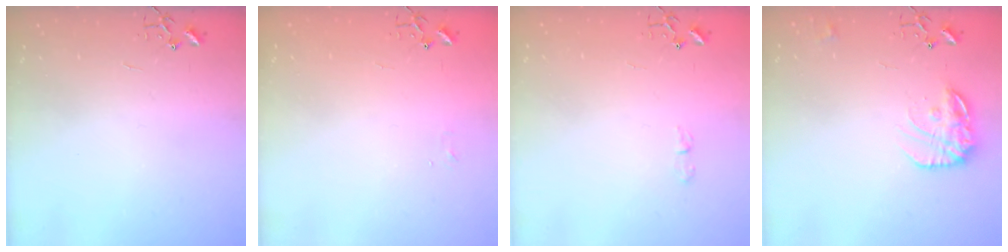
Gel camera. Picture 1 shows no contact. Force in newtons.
{"total": 4.0, "press": 4.0, "slide": 0.5}
{"total": 4.1, "press": 4.0, "slide": 0.8}
{"total": 13.9, "press": 13.8, "slide": 0.6}